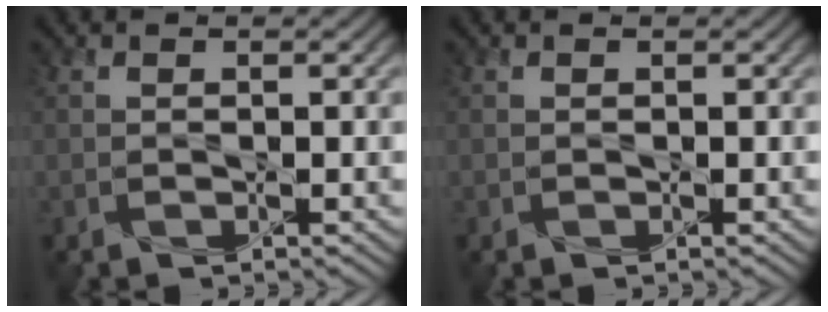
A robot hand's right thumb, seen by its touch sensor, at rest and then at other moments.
{"total": 0.0}